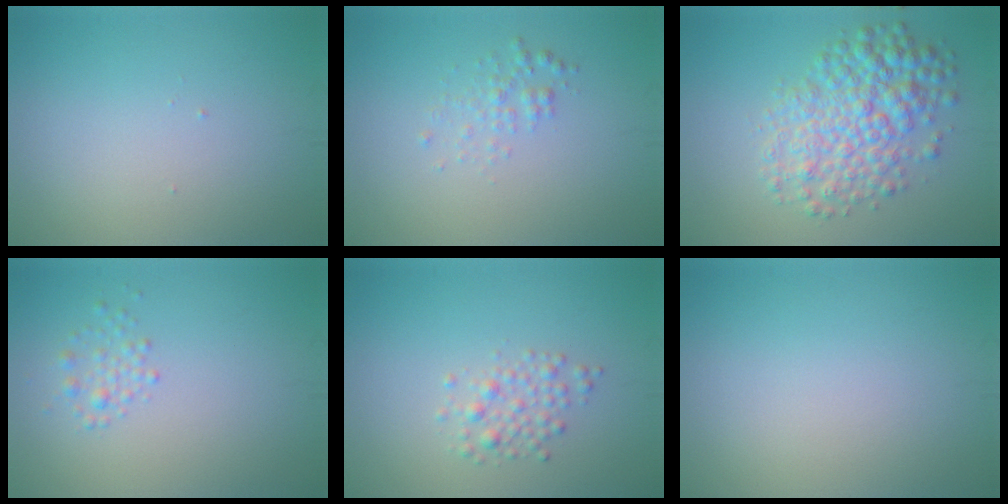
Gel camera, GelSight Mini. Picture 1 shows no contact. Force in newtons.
{"total": 1.3, "press": 1.3, "slide": 0.0}
{"total": 6.2, "press": 6.2, "slide": 0.1}
{"total": 1.4, "press": 1.4, "slide": 0.1}
{"total": 1.9, "press": 1.9, "slide": 0.1}
{"total": 0.0}